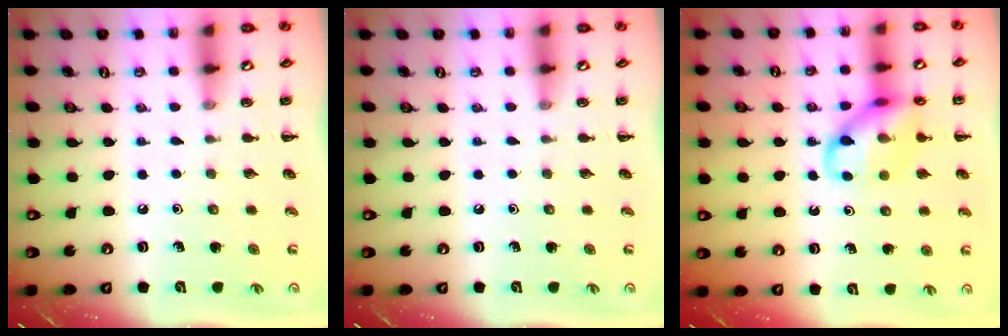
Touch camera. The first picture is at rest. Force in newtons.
{"total": 0.0}
{"total": 12.7, "press": 12.6, "slide": 1.3}